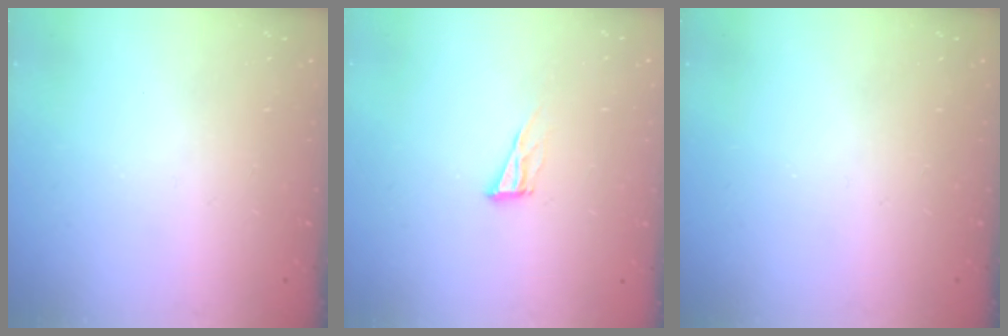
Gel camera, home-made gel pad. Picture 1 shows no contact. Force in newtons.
{"total": 8.4, "press": 8.0, "slide": 2.2}
{"total": 0.0}